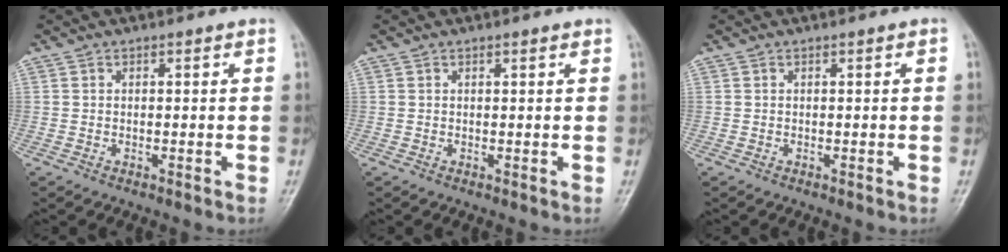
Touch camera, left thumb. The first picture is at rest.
{"total": 0.7, "force": [0.5, 0.1, 0.5], "torque": [-0.006, 0.000, 0.006]}
{"total": 0.0}